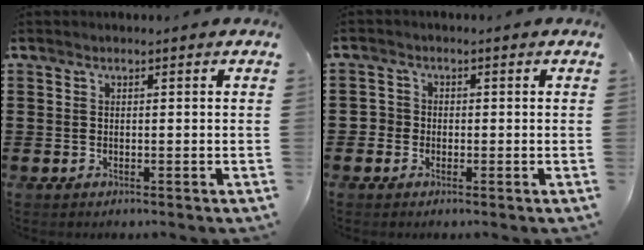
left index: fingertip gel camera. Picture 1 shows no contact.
{"total": 1.7, "force": [-0.4, 1.7, 0.3], "torque": [-0.012, 0.005, -0.011]}